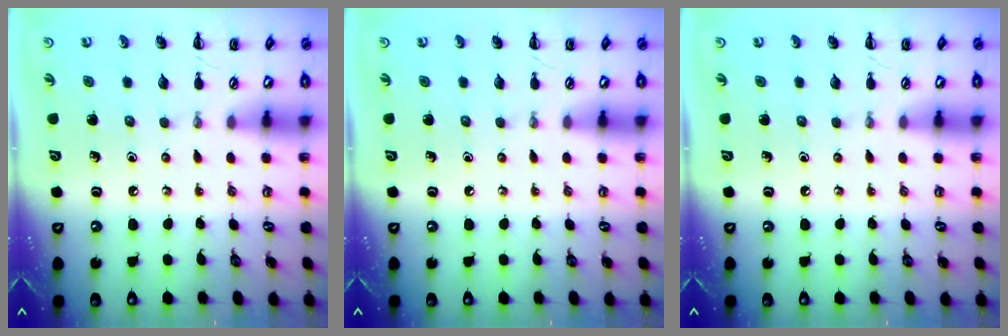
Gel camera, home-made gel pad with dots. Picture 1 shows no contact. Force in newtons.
{"total": 0.0}
{"total": 0.0}